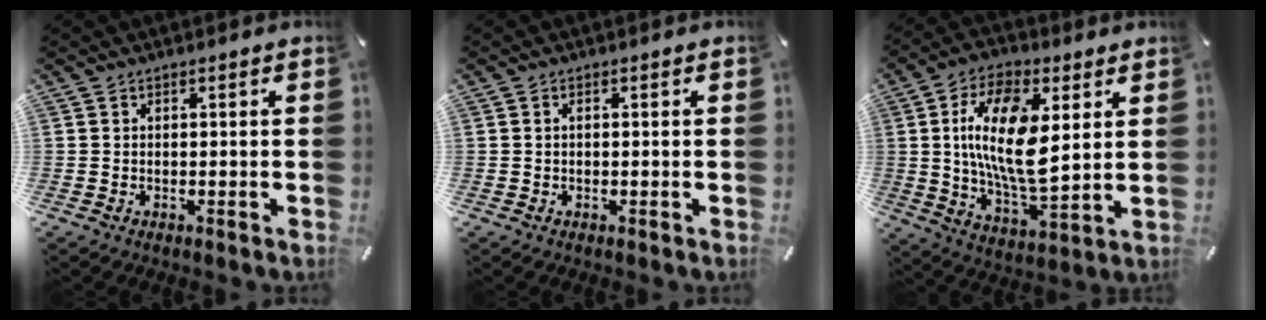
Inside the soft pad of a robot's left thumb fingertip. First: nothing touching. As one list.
[{"total": 0.8, "force": [0.0, 0.4, 0.7], "torque": [-0.013, 0.003, -0.001]}, {"total": 17.6, "force": [4.3, 8.1, 15.1], "torque": [-0.302, -0.013, 0.068]}]